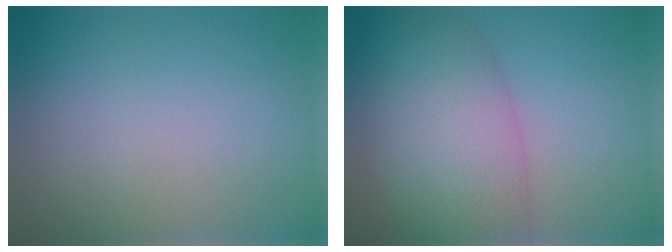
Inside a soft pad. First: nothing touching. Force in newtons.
{"total": 8.0, "press": 7.9, "slide": 0.5}